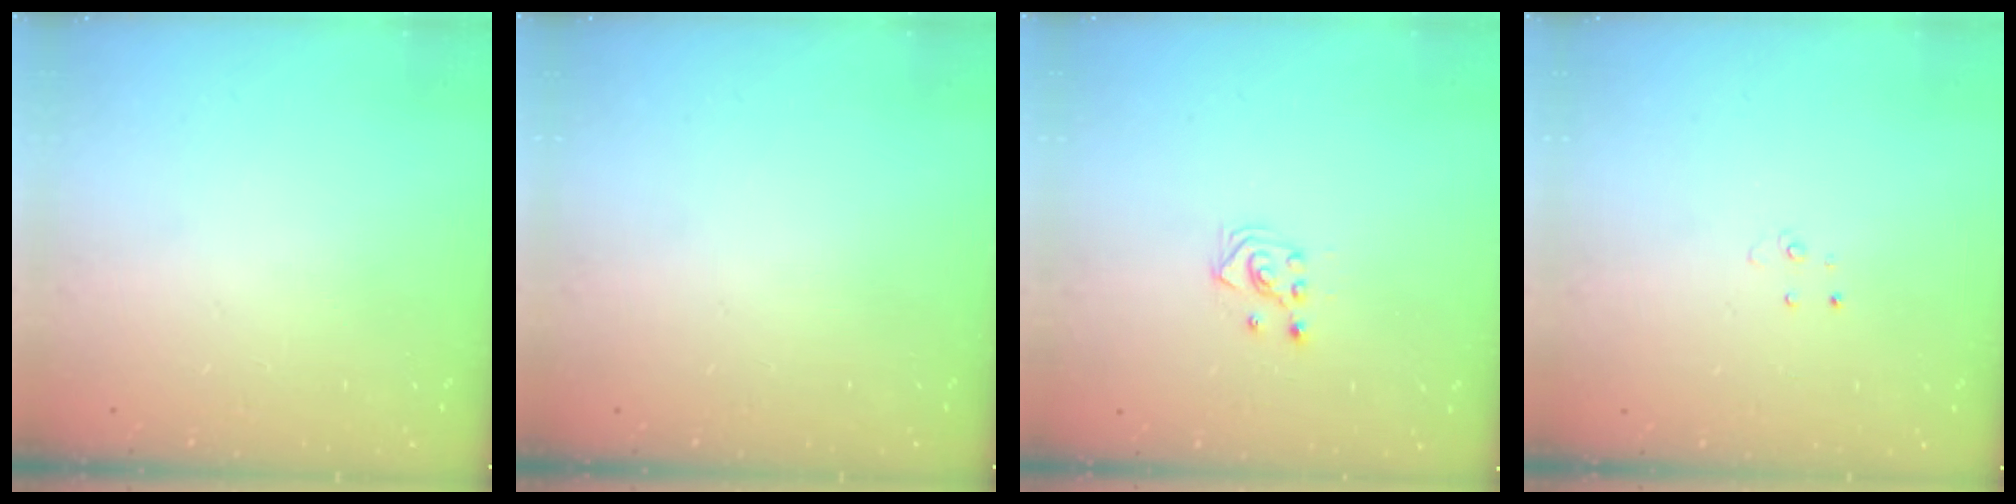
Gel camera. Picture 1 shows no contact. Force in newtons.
{"total": 0.0}
{"total": 2.9, "press": 2.9, "slide": 0.3}
{"total": 2.7, "press": 2.7, "slide": 0.2}